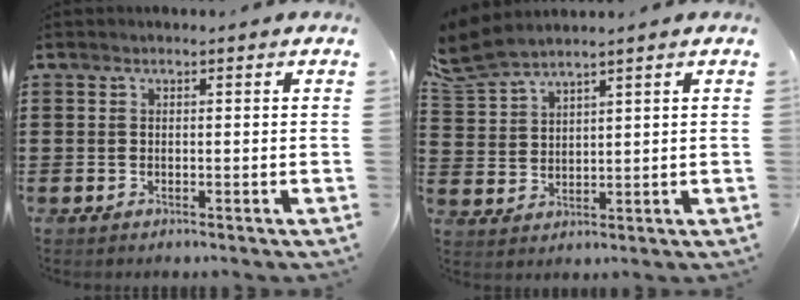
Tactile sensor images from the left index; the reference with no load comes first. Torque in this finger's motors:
{"motor_torque": [0.28, 0.53, 0.32, 0.07]}